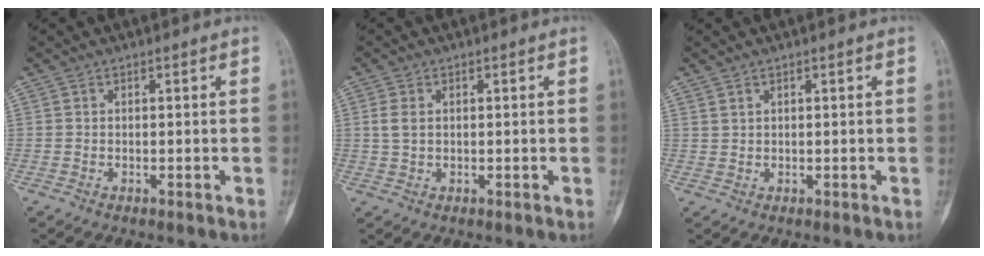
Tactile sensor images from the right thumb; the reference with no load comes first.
{"total": 2.7, "force": [0.5, 1.7, 2.0], "torque": [-0.046, 0.001, 0.011]}
{"total": 0.8, "force": [0.7, 0.3, 0.3], "torque": [-0.001, -0.003, 0.015]}